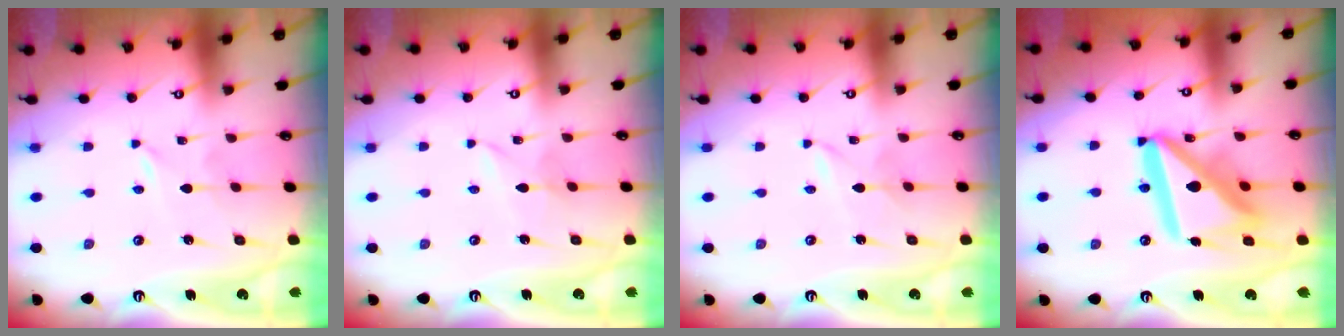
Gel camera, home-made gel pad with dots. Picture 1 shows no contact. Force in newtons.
{"total": 1.6, "press": 1.5, "slide": 0.2}
{"total": 1.3, "press": 1.3, "slide": 0.1}
{"total": 19.3, "press": 19.2, "slide": 2.3}